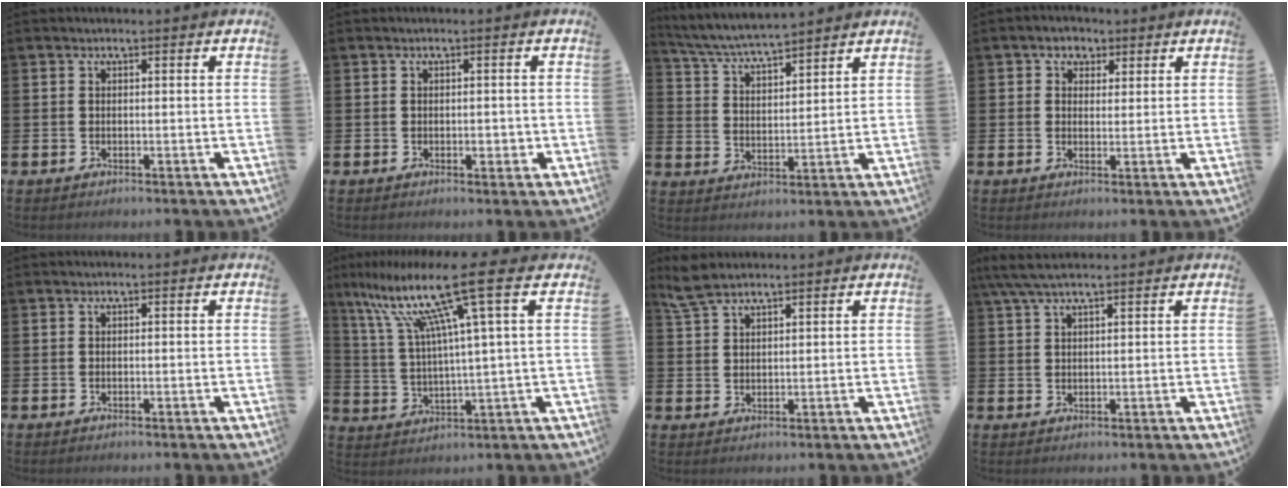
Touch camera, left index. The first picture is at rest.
{"total": 1.3, "force": [-0.3, 0.7, 1.1], "torque": [-0.011, 0.000, -0.008]}
{"total": 5.7, "force": [5.6, 0.2, 1.1], "torque": [-0.050, -0.033, 0.099]}
{"total": 3.0, "force": [2.0, 2.2, 0.2], "torque": [-0.006, 0.004, 0.032]}
{"total": 0.0}
{"total": 15.2, "force": [7.8, 1.1, 13.0], "torque": [-0.284, -0.031, 0.112]}
{"total": 4.4, "force": [3.8, 1.4, 1.7], "torque": [-0.044, -0.004, 0.070]}
{"total": 4.7, "force": [3.7, 0.8, 2.7], "torque": [-0.068, -0.004, 0.070]}